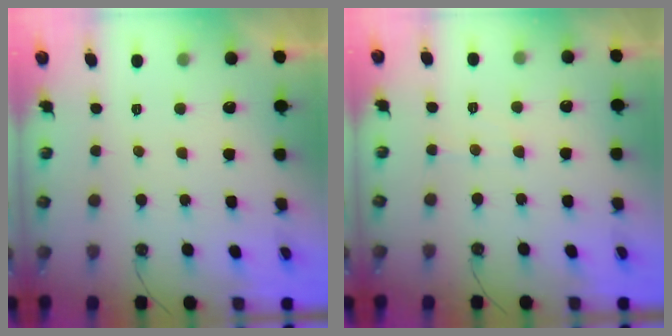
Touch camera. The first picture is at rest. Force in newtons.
{"total": 5.2, "press": 5.1, "slide": 0.6}